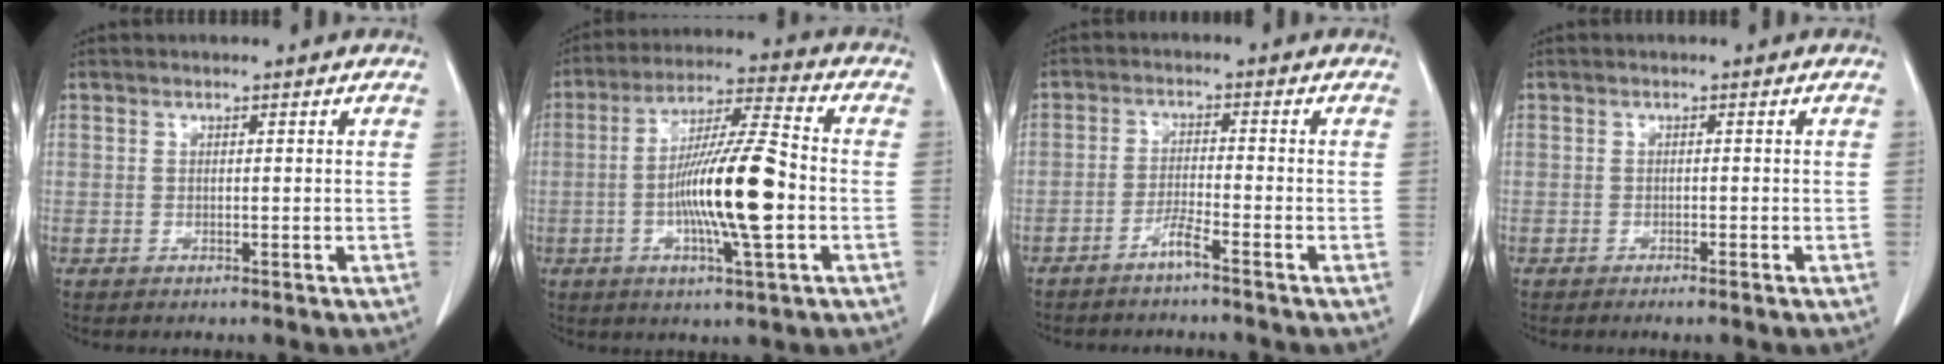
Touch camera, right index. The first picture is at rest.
{"total": 14.1, "force": [-2.6, 1.0, 13.8], "torque": [-0.252, -0.001, -0.049]}
{"total": 2.9, "force": [-2.3, -0.4, 1.7], "torque": [-0.037, -0.002, -0.047]}
{"total": 1.2, "force": [-0.9, 0.0, 0.8], "torque": [-0.015, -0.002, -0.013]}